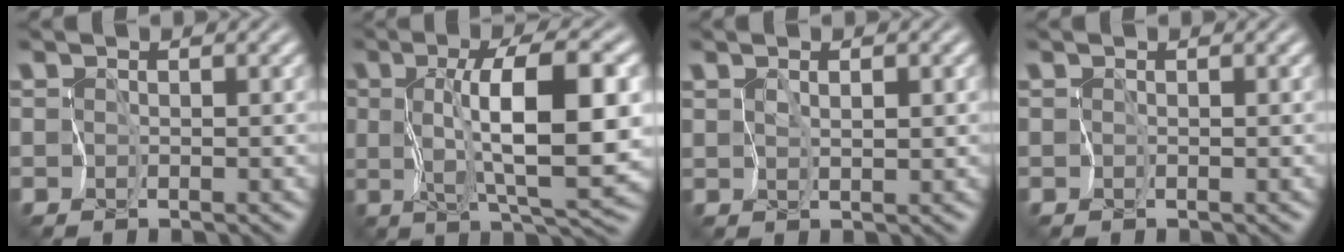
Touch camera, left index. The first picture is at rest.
{"total": 8.7, "force": [1.3, 2.3, 8.3], "torque": [-0.132, 0.006, 0.028]}
{"total": 1.4, "force": [0.7, 0.5, 1.1], "torque": [-0.017, -0.001, 0.021]}
{"total": 0.0}